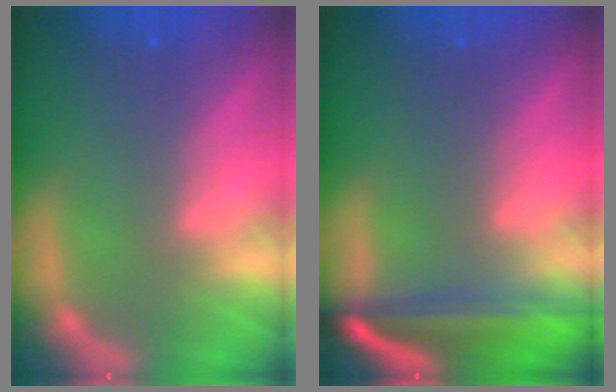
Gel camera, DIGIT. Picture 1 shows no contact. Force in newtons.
{"total": 8.6}